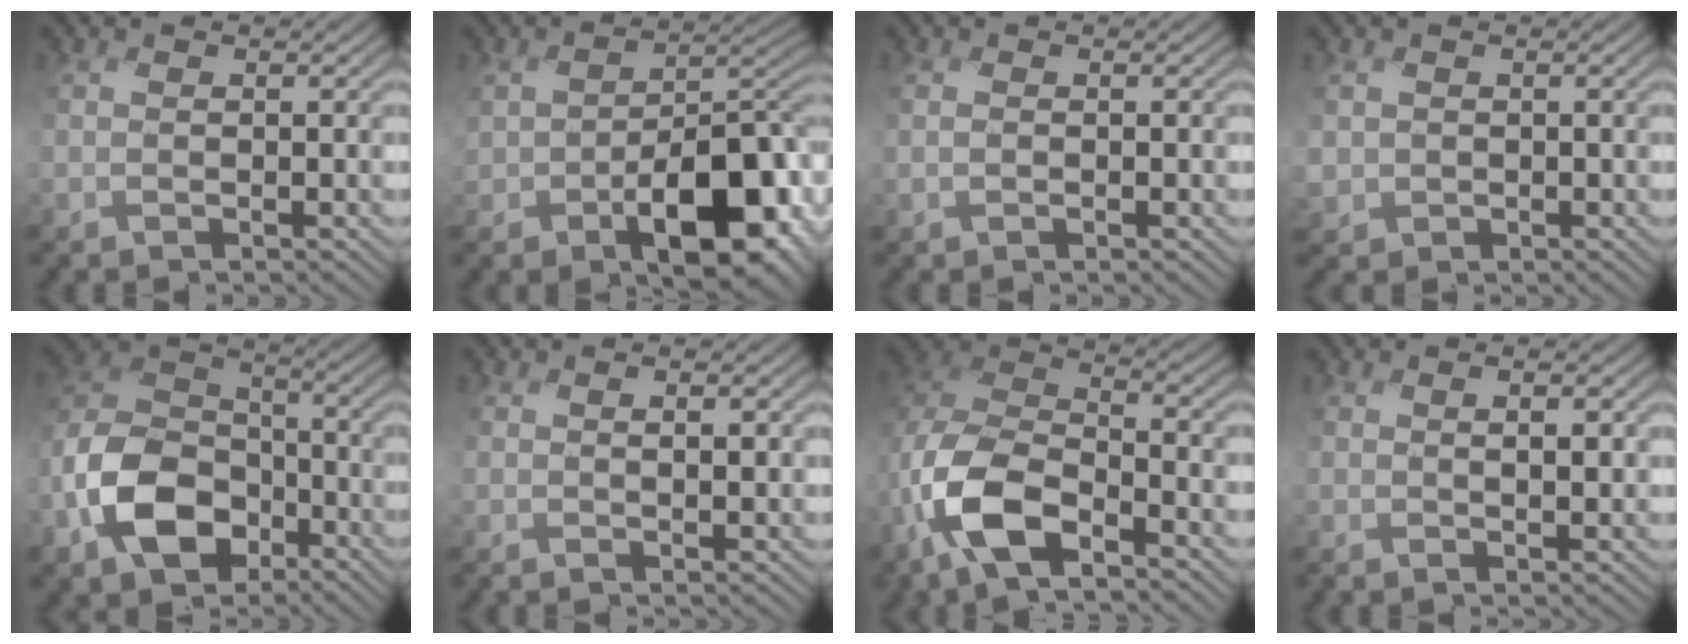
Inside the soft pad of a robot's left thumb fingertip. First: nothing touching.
{"total": 12.7, "force": [-4.7, 7.9, 8.8], "torque": [-0.133, -0.037, -0.066]}
{"total": 0.8, "force": [-0.2, 0.5, 0.6], "torque": [-0.016, -0.001, -0.004]}
{"total": 1.9, "force": [-0.1, 1.8, 0.5], "torque": [-0.028, -0.010, -0.005]}
{"total": 11.7, "force": [-6.2, 7.7, 6.2], "torque": [-0.144, -0.010, -0.142]}
{"total": 1.9, "force": [0.6, 0.4, 1.7], "torque": [-0.019, 0.003, 0.000]}
{"total": 11.1, "force": [-6.1, 5.4, 7.5], "torque": [-0.175, -0.007, -0.136]}
{"total": 2.4, "force": [0.7, 0.5, 2.2], "torque": [-0.025, 0.004, 0.000]}